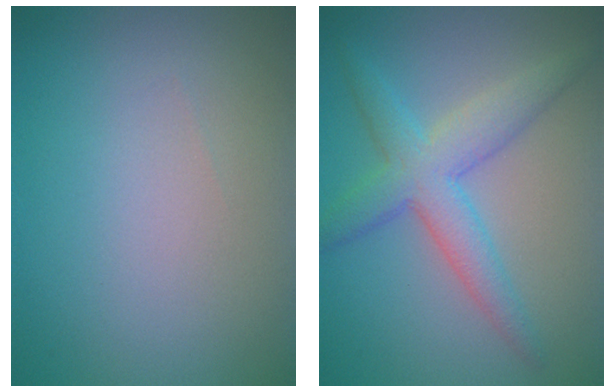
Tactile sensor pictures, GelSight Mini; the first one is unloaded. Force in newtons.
{"total": 4.7, "press": 4.7, "slide": 0.1}